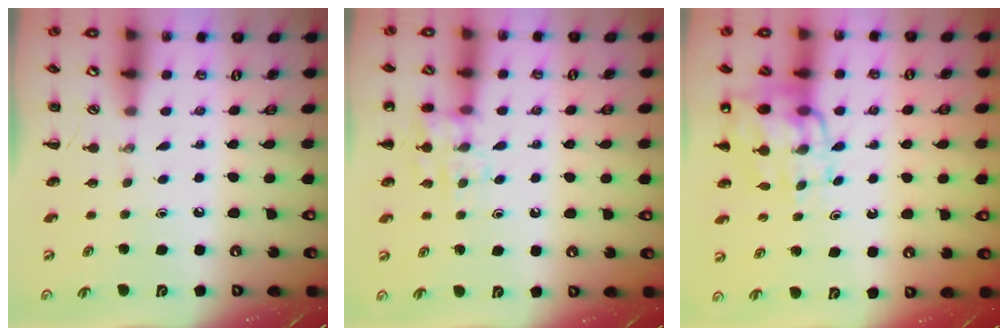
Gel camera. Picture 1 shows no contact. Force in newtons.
{"total": 11.6, "press": 11.5, "slide": 0.7}
{"total": 15.8, "press": 15.3, "slide": 3.9}